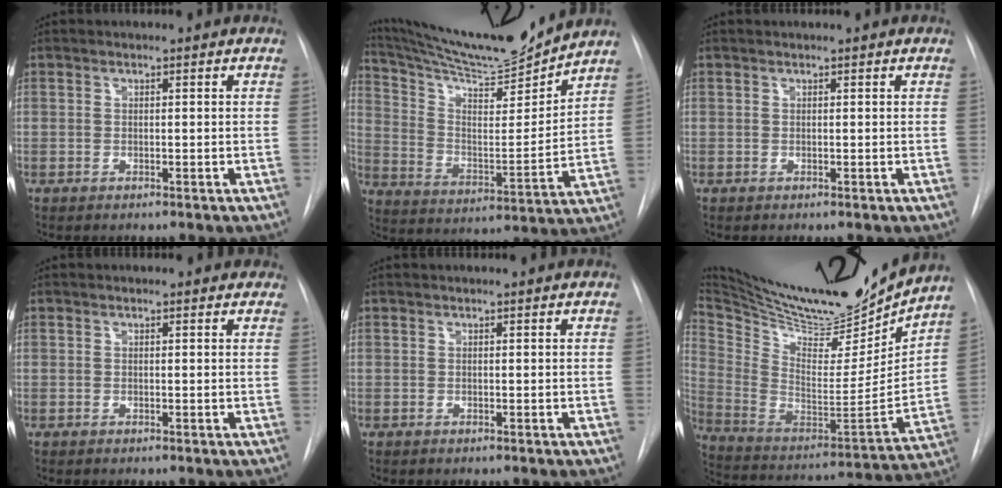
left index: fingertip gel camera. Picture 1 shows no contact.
{"total": 17.3, "force": [16.4, 0.2, 5.5], "torque": [-0.114, -0.033, 0.271]}
{"total": 0.0}
{"total": 2.1, "force": [1.8, 0.9, 0.6], "torque": [-0.008, 0.008, 0.009]}
{"total": 0.0}
{"total": 26.5, "force": [24.0, 4.2, 10.4], "torque": [-0.195, -0.057, 0.373]}